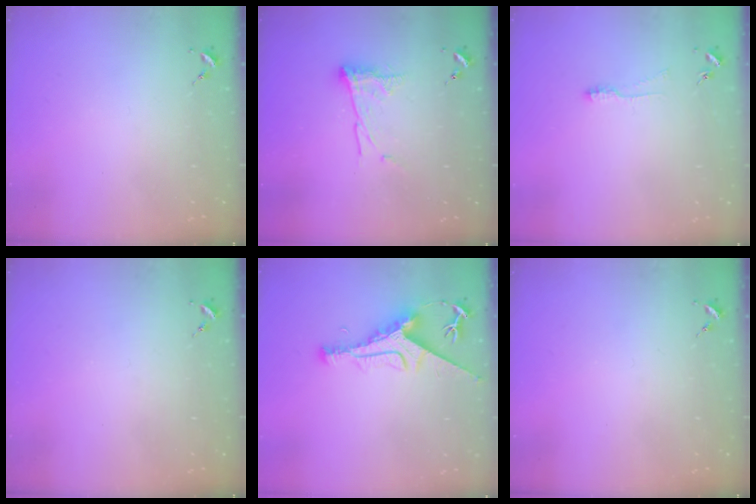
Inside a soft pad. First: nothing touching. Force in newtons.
{"total": 10.5, "press": 10.5, "slide": 0.9}
{"total": 5.7, "press": 5.7, "slide": 0.5}
{"total": 0.0}
{"total": 8.8, "press": 8.7, "slide": 1.0}
{"total": 0.0}